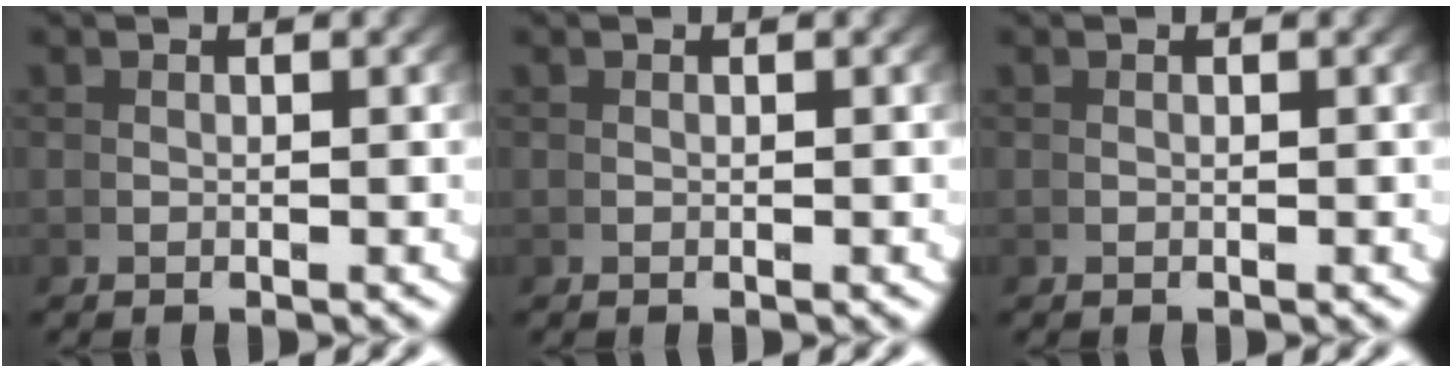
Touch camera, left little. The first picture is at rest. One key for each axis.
{"total": 0.0}
{"total": 0.0}